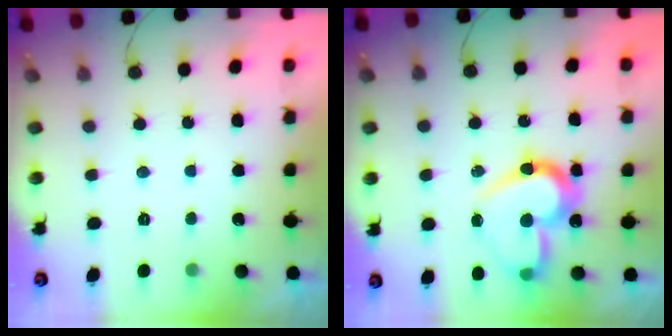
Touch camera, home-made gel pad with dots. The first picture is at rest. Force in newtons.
{"total": 17.6, "press": 17.5, "slide": 1.6}